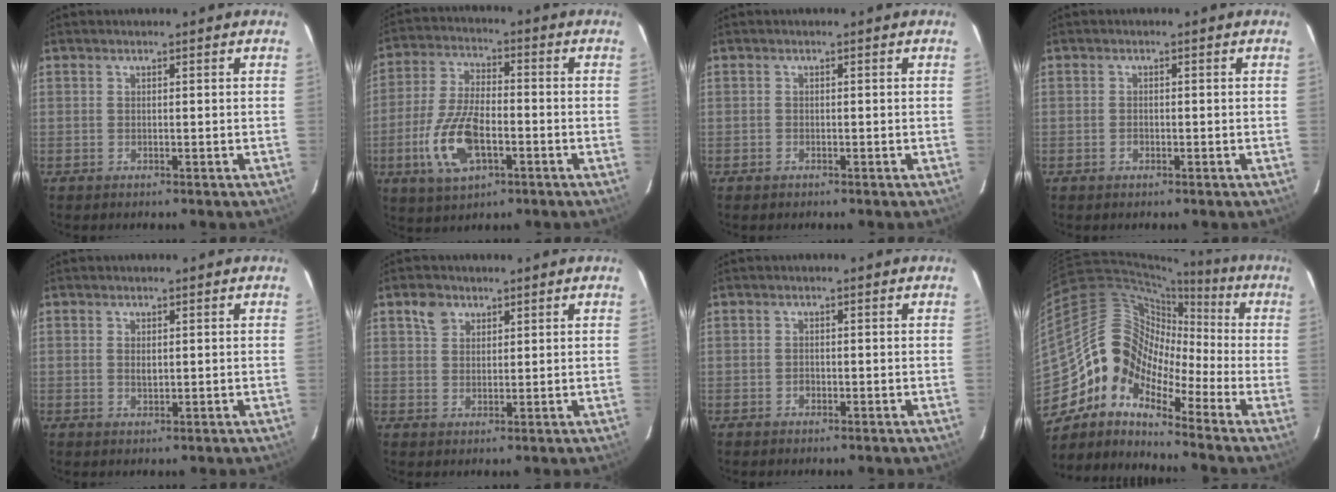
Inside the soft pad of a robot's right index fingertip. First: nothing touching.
{"total": 12.9, "force": [-4.4, 5.8, 10.6], "torque": [-0.229, -0.003, -0.078]}
{"total": 0.7, "force": [-0.5, 0.4, 0.0], "torque": [-0.002, 0.001, -0.010]}
{"total": 1.0, "force": [-0.5, 0.8, 0.5], "torque": [-0.008, 0.002, -0.009]}
{"total": 1.6, "force": [0.2, 1.0, 1.3], "torque": [-0.022, 0.001, 0.005]}
{"total": 3.7, "force": [2.1, 2.8, 1.3], "torque": [-0.020, 0.013, 0.041]}
{"total": 1.0, "force": [-0.5, 0.8, 0.3], "torque": [-0.005, 0.001, -0.006]}
{"total": 10.8, "force": [-6.5, 7.4, 4.4], "torque": [-0.078, 0.028, -0.158]}